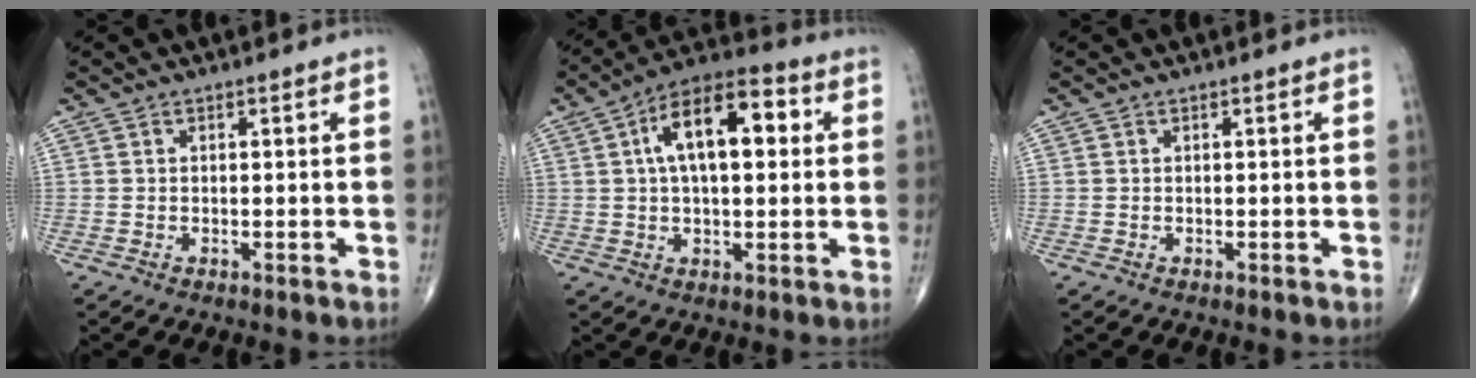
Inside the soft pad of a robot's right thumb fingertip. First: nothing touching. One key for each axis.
{"total": 14.7, "fx": 3.2, "fy": 7.1, "fz": 12.5, "tx": -0.193, "ty": 0.026, "tz": 0.044}
{"total": 0.0}